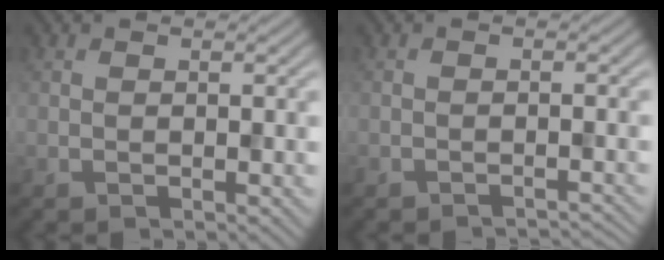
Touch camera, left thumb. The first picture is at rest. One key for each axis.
{"total": 1.8, "fx": -1.7, "fy": 0.2, "fz": 0.4, "tx": 0.004, "ty": 0.000, "tz": -0.027}